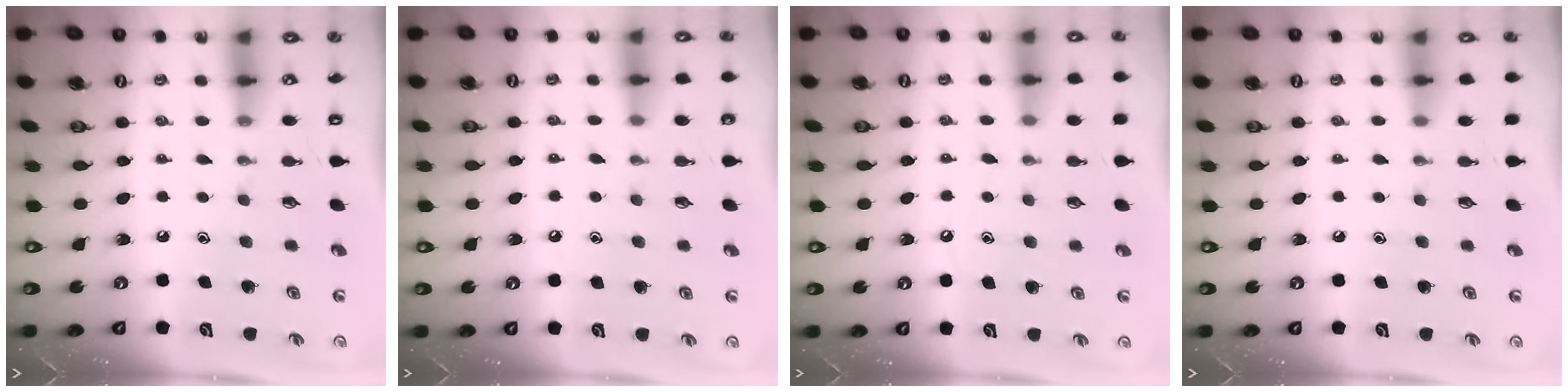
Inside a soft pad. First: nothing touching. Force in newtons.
{"total": 4.9, "press": 4.9, "slide": 0.7}
{"total": 6.6, "press": 6.6, "slide": 0.7}
{"total": 2.8, "press": 2.8, "slide": 0.4}